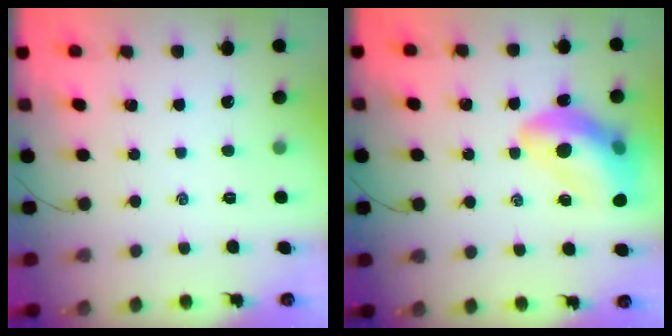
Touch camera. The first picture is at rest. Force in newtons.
{"total": 16.7, "press": 16.1, "slide": 4.5}